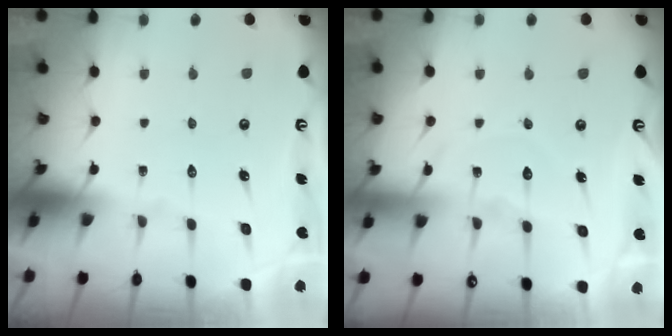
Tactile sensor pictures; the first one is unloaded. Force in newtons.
{"total": 8.3, "press": 8.2, "slide": 0.9}